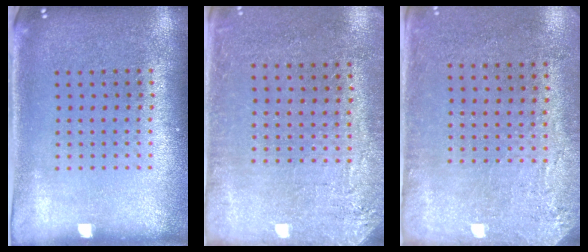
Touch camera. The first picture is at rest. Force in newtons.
{"total": 2.7, "press": 2.4, "slide": 1.2}
{"total": 2.9, "press": 2.4, "slide": 1.6}